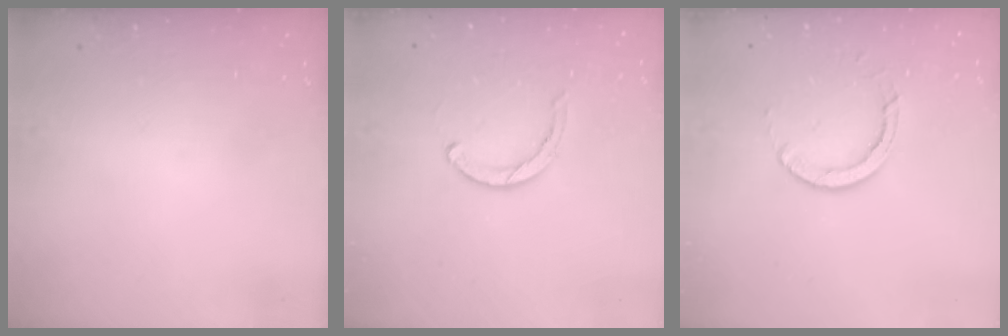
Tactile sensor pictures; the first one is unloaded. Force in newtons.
{"total": 3.5, "press": 3.5, "slide": 0.2}
{"total": 5.6, "press": 5.6, "slide": 0.2}